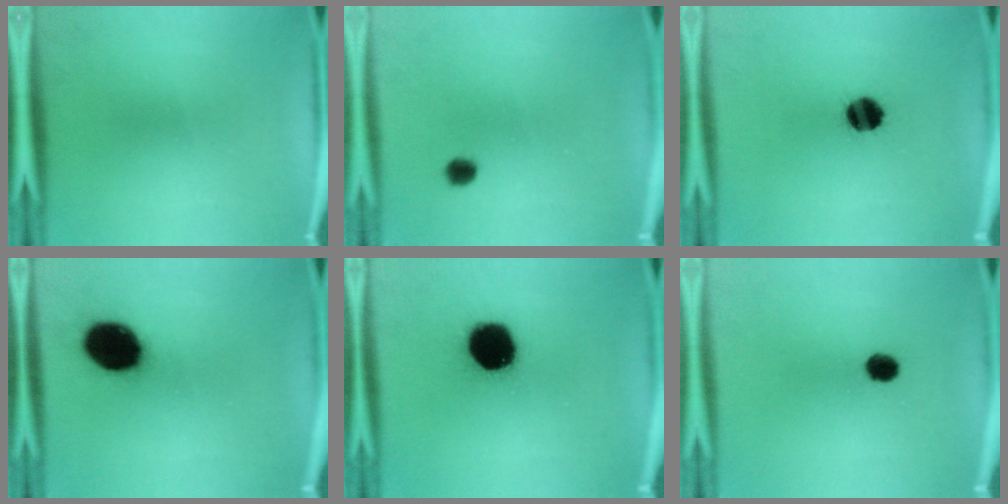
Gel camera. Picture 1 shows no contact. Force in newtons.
{"total": 2.4}
{"total": 7.9}
{"total": 15.6}
{"total": 19.2}
{"total": 4.0}